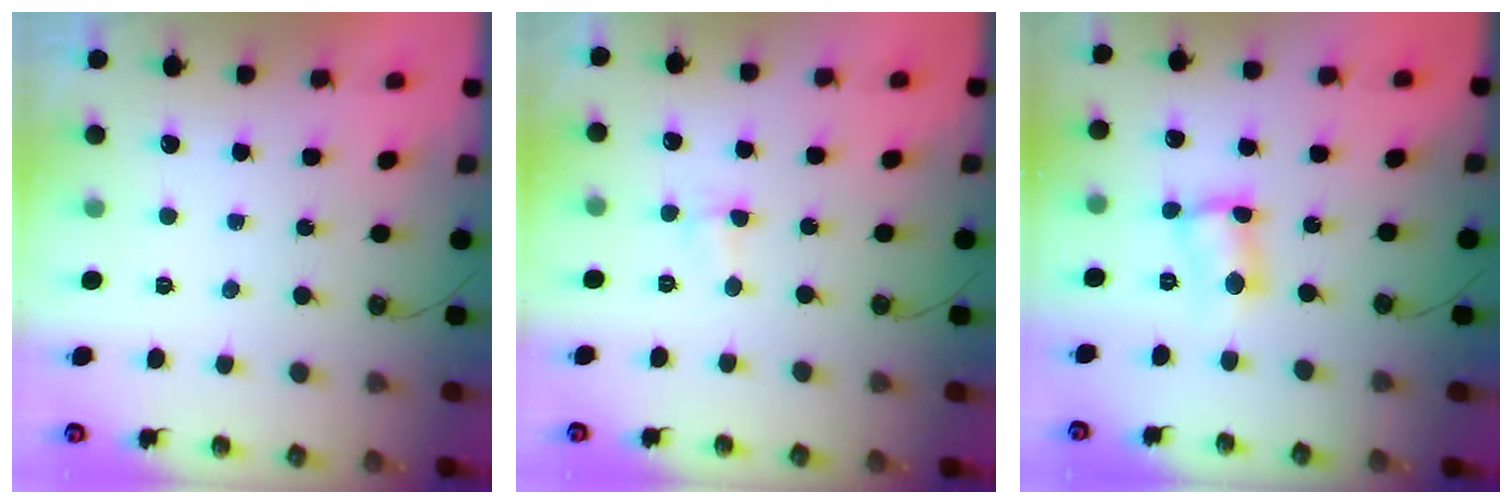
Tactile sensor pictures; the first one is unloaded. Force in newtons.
{"total": 2.5, "press": 2.1, "slide": 1.4}
{"total": 5.2, "press": 5.2, "slide": 0.2}